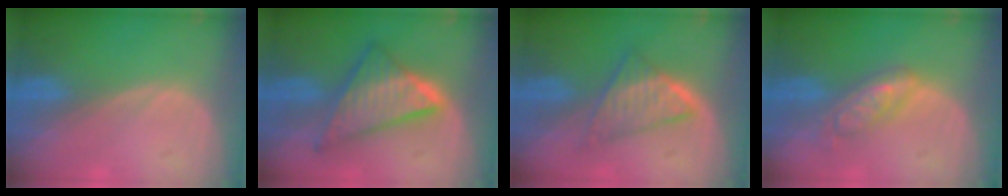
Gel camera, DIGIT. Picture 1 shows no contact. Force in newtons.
{"total": 9.2, "press": 9.1, "slide": 0.6}
{"total": 5.9, "press": 5.6, "slide": 1.7}
{"total": 5.7, "press": 5.0, "slide": 2.8}